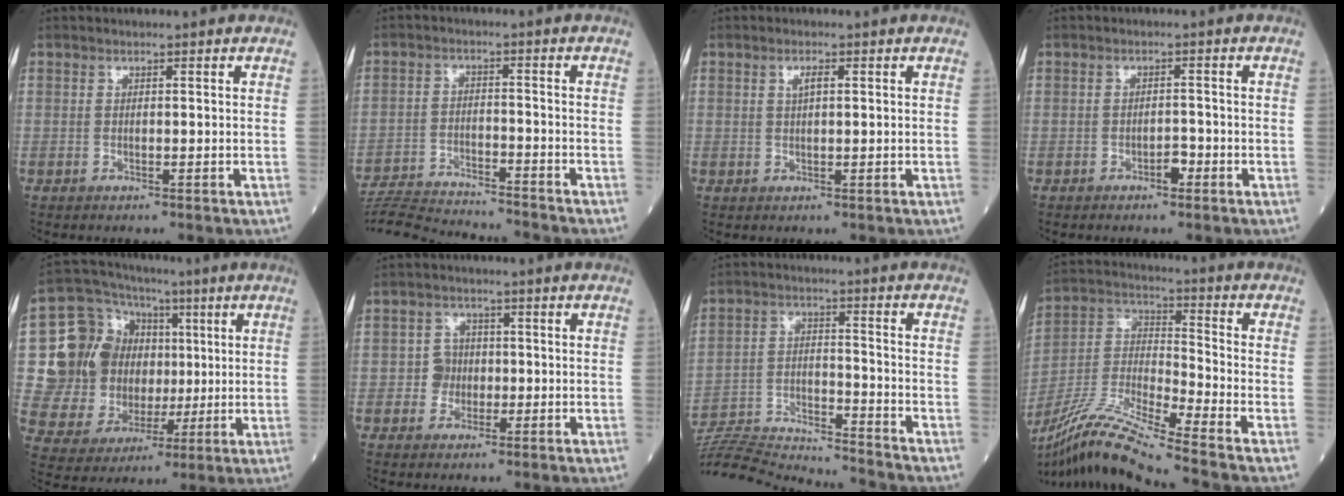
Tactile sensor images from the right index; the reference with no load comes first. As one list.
[{"total": 14.5, "force": [-13.9, -0.1, 3.9], "torque": [-0.064, -0.008, -0.218]}, {"total": 1.6, "force": [0.6, 0.4, 1.4], "torque": [-0.026, 0.002, 0.009]}, {"total": 1.7, "force": [-1.1, 0.7, 1.1], "torque": [-0.013, 0.004, -0.018]}, {"total": 15.2, "force": [2.3, 12.8, 7.9], "torque": [-0.155, 0.047, 0.058]}, {"total": 2.7, "force": [-0.6, 2.6, 0.6], "torque": [-0.007, 0.008, -0.012]}, {"total": 18.4, "force": [-17.9, -0.5, 4.4], "torque": [-0.093, -0.003, -0.287]}, {"total": 16.3, "force": [-13.5, -1.3, 9.0], "torque": [-0.193, -0.017, -0.257]}]